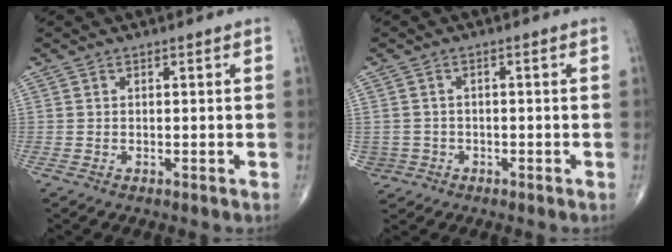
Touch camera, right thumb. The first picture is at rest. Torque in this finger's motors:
{"motor_torque": [-0.13, -0.11, 0.00, 0.09, 0.00]}